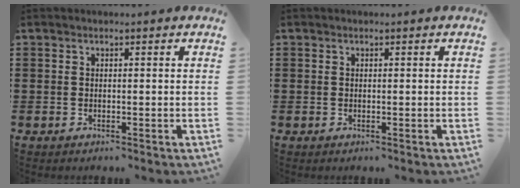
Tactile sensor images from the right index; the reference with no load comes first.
{"total": 0.0}